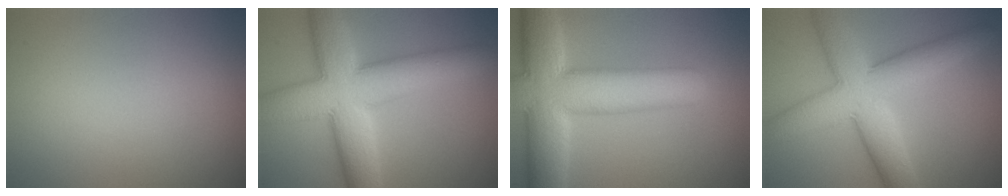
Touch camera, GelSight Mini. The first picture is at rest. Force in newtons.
{"total": 10.4, "press": 10.4, "slide": 0.3}
{"total": 10.8, "press": 10.8, "slide": 0.5}
{"total": 8.4, "press": 8.4, "slide": 0.2}